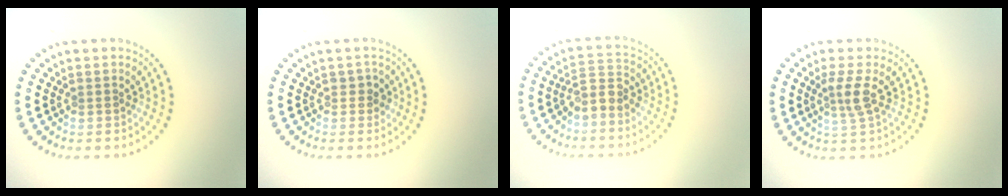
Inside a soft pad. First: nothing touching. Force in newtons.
{"total": 1.1, "press": 1.0, "slide": 0.5}
{"total": 2.3, "press": 1.9, "slide": 1.3}
{"total": 2.2, "press": 1.8, "slide": 1.4}